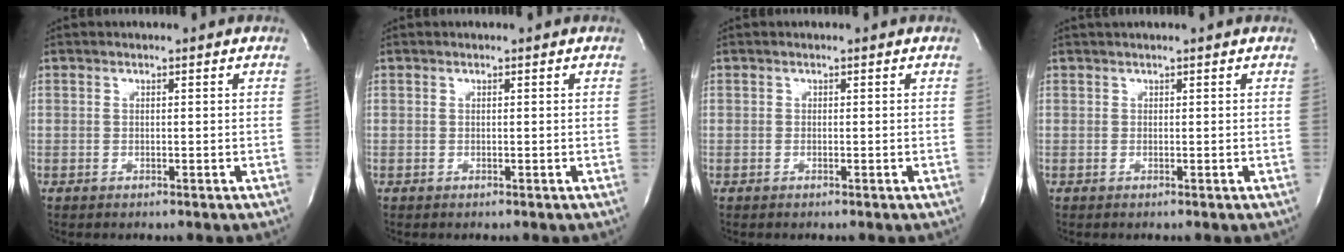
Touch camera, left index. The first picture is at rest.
{"total": 0.0}
{"total": 0.0}
{"total": 2.0, "force": [1.8, -0.2, 0.9], "torque": [-0.012, 0.023, 0.031]}